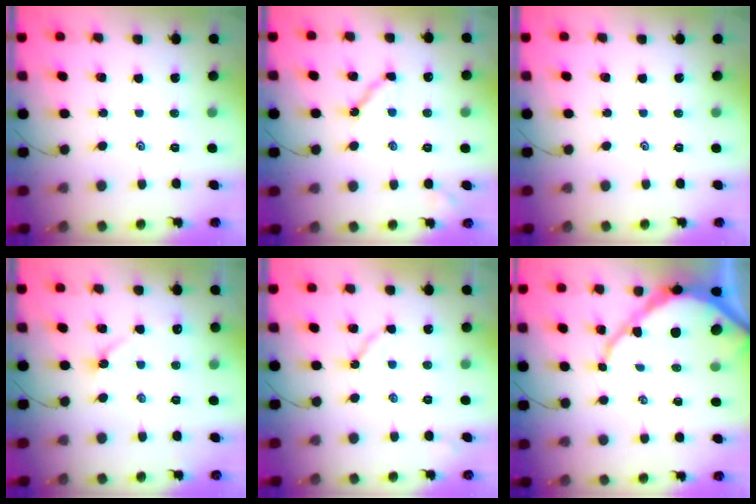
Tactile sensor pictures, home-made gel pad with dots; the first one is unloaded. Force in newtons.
{"total": 8.1, "press": 8.1, "slide": 0.8}
{"total": 0.0}
{"total": 2.9, "press": 2.9, "slide": 0.5}
{"total": 4.6, "press": 4.6, "slide": 0.4}
{"total": 11.3, "press": 11.2, "slide": 1.2}